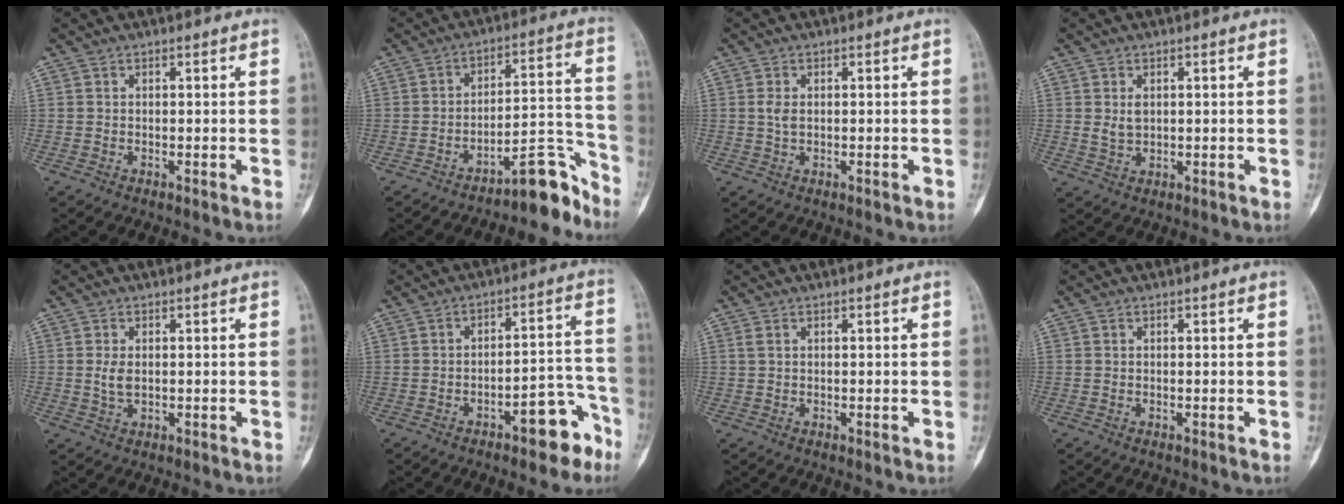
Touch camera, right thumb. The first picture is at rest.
{"total": 10.0, "force": [-8.5, 2.6, 4.6], "torque": [-0.021, 0.116, -0.134]}
{"total": 1.7, "force": [0.1, 1.0, 1.4], "torque": [-0.028, -0.001, 0.002]}
{"total": 2.8, "force": [0.7, 1.9, 2.0], "torque": [-0.030, -0.006, 0.016]}
{"total": 2.5, "force": [0.2, 1.4, 2.1], "torque": [-0.044, -0.003, 0.004]}
{"total": 9.2, "force": [-5.7, 3.7, 6.2], "torque": [-0.058, 0.064, -0.075]}
{"total": 0.7, "force": [0.3, 0.3, 0.6], "torque": [-0.016, 0.008, 0.009]}
{"total": 0.0}